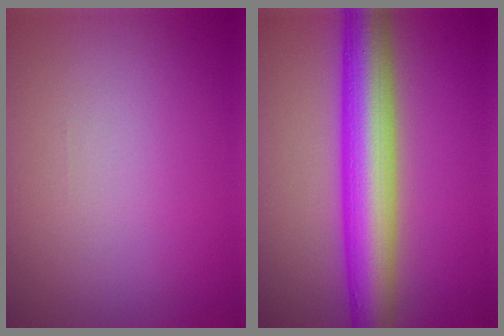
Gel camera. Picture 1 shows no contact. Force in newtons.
{"total": 9.8, "press": 9.8, "slide": 0.1}